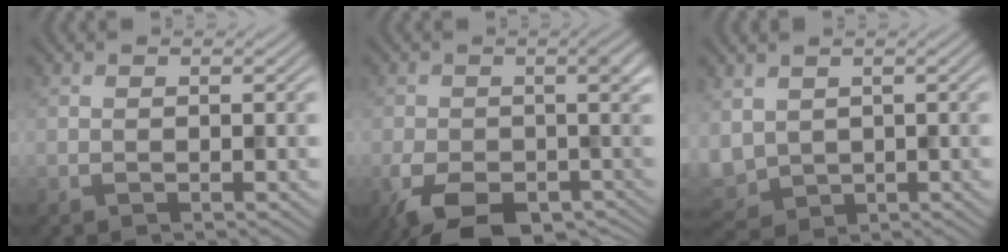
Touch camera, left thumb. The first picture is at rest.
{"total": 11.0, "force": [-5.0, 5.7, 8.0], "torque": [-0.124, -0.051, -0.065]}
{"total": 5.1, "force": [0.8, 3.9, 3.2], "torque": [-0.115, -0.012, 0.016]}